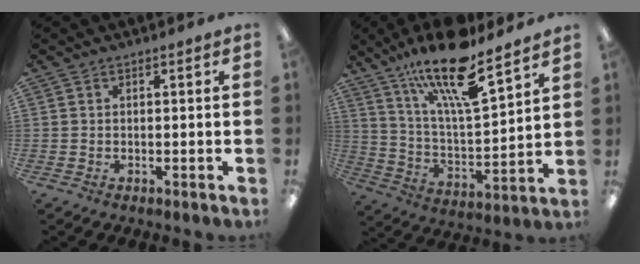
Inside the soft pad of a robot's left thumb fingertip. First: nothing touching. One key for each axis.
{"total": 19.7, "fx": 14.8, "fy": 4.6, "fz": 12.2, "tx": -0.218, "ty": -0.089, "tz": 0.248}